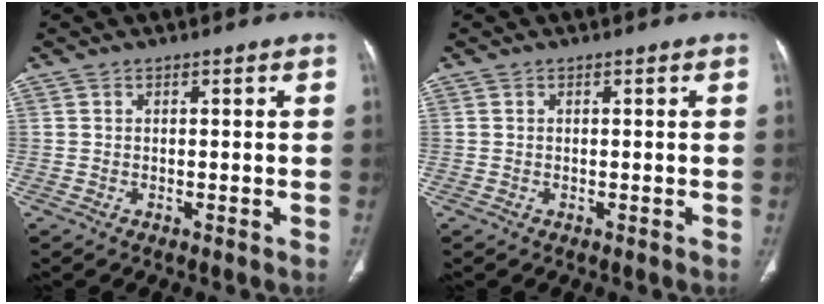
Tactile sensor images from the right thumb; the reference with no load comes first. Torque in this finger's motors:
{"motor_torque": [0.02, 0.02, 0.23, -0.22, -0.01]}